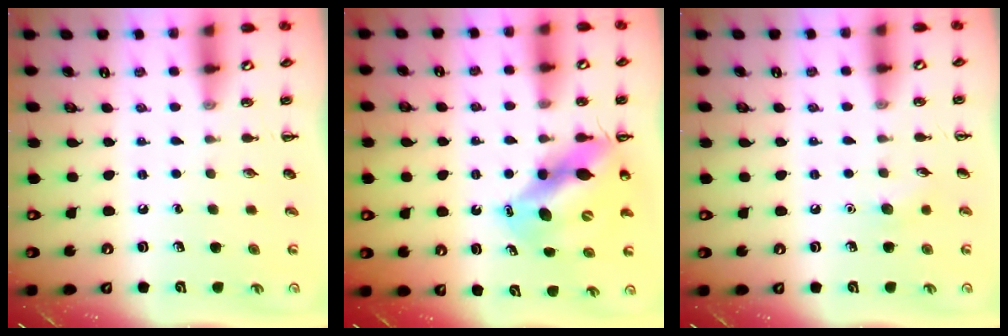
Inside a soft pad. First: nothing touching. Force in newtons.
{"total": 12.9, "press": 12.4, "slide": 3.4}
{"total": 5.1, "press": 4.9, "slide": 1.4}